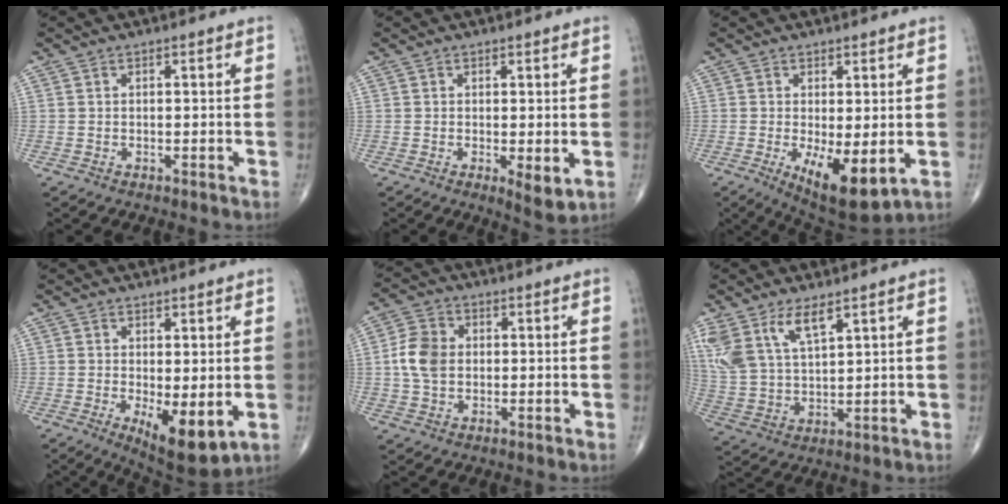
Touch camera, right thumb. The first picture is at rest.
{"total": 3.9, "force": [-0.5, 1.3, 3.6], "torque": [-0.056, -0.015, -0.008]}
{"total": 9.9, "force": [-2.1, 3.8, 8.9], "torque": [-0.137, -0.025, -0.021]}
{"total": 8.6, "force": [-1.5, 3.3, 7.8], "torque": [-0.115, -0.025, -0.013]}
{"total": 7.2, "force": [0.3, 5.4, 4.7], "torque": [-0.086, 0.008, 0.001]}
{"total": 11.0, "force": [6.6, 4.6, 7.4], "torque": [-0.152, -0.017, 0.143]}